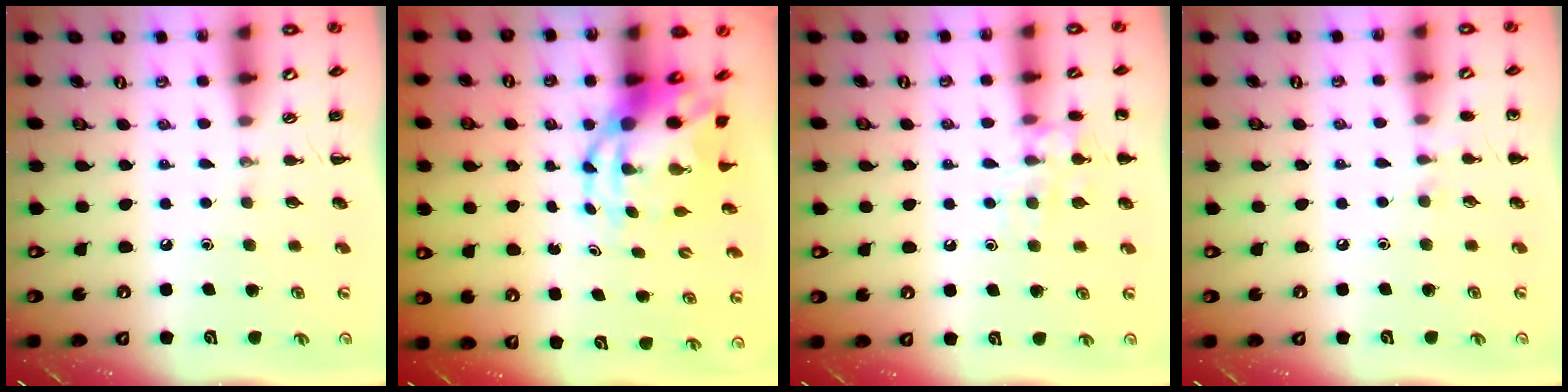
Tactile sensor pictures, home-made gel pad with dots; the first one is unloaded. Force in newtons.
{"total": 7.5, "press": 7.2, "slide": 1.8}
{"total": 10.4, "press": 10.3, "slide": 0.5}
{"total": 5.5, "press": 5.2, "slide": 1.8}